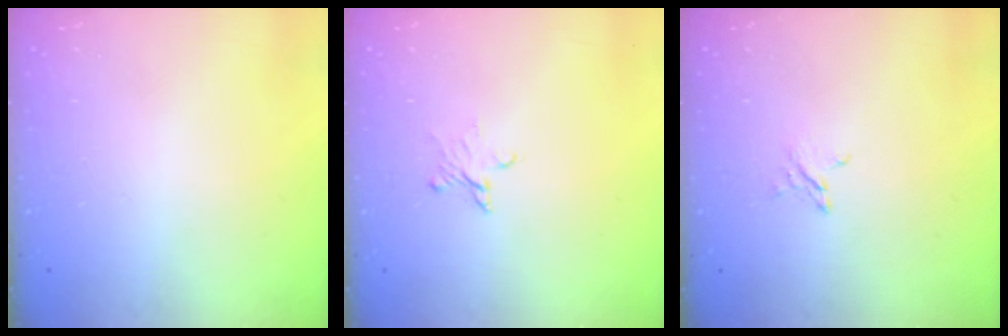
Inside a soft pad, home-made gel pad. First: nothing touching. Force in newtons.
{"total": 3.3, "press": 3.3, "slide": 0.3}
{"total": 2.7, "press": 2.7, "slide": 0.3}